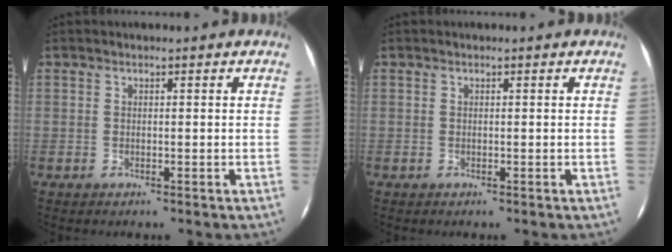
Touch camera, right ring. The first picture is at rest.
{"total": 0.0}